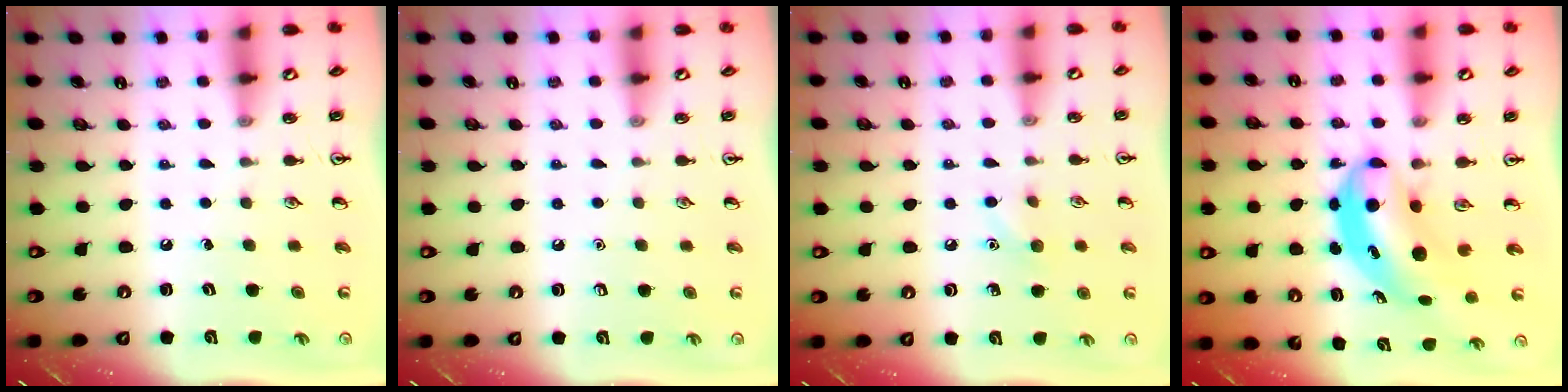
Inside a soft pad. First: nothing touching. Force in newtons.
{"total": 0.0}
{"total": 5.8, "press": 5.5, "slide": 1.7}
{"total": 6.1, "press": 5.9, "slide": 1.6}